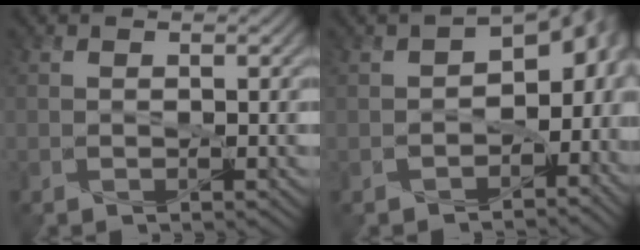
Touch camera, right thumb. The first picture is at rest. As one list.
[{"total": 11.4, "force": [-2.6, 7.0, 8.6], "torque": [-0.101, -0.025, -0.027]}]